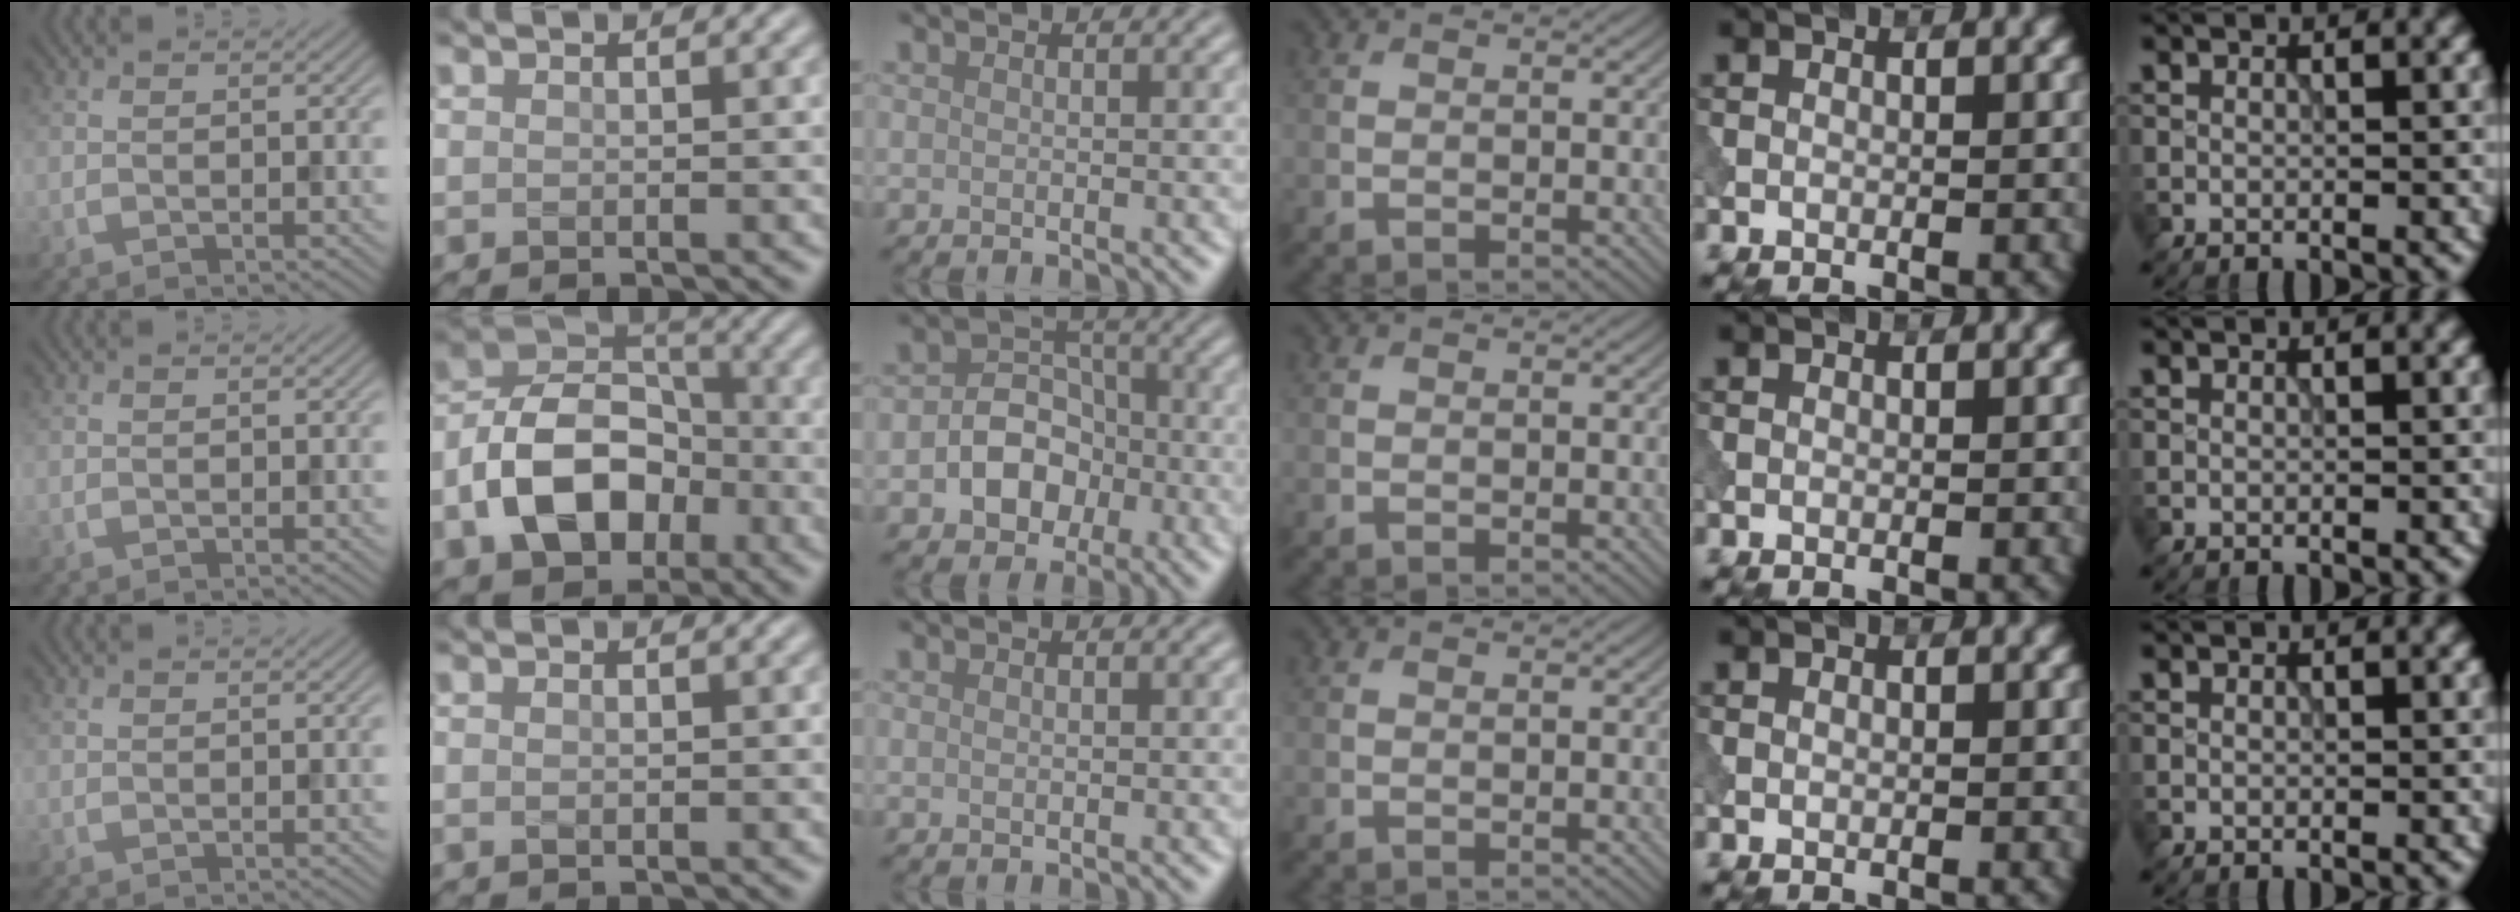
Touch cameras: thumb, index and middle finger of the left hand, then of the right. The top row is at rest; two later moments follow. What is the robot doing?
{"motion": "insert", "object": "peg toy"}